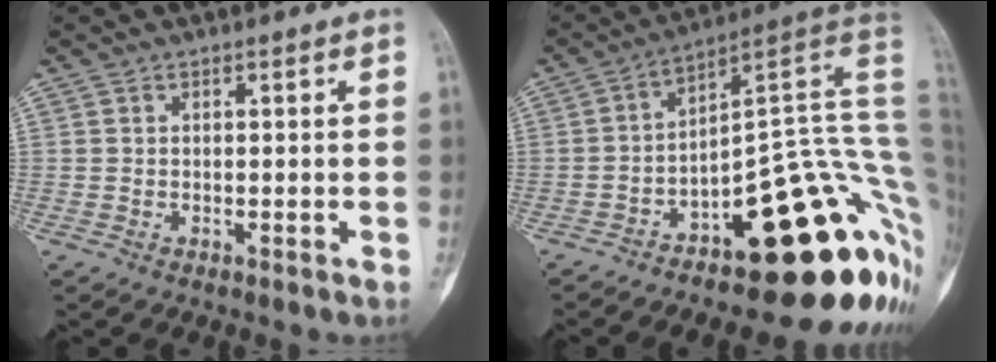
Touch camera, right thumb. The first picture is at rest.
{"total": 24.8, "force": [-5.8, 9.1, 22.3], "torque": [-0.176, 0.090, -0.069]}